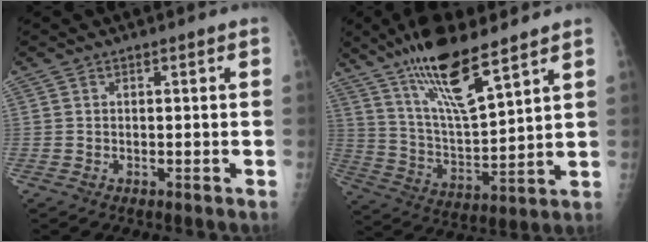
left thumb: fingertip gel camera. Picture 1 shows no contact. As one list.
[{"total": 16.1, "force": [11.1, 3.5, 11.2], "torque": [-0.192, -0.058, 0.218]}]